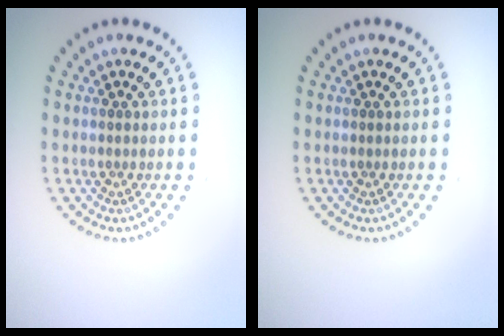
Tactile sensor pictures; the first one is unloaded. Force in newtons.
{"total": 0.0}